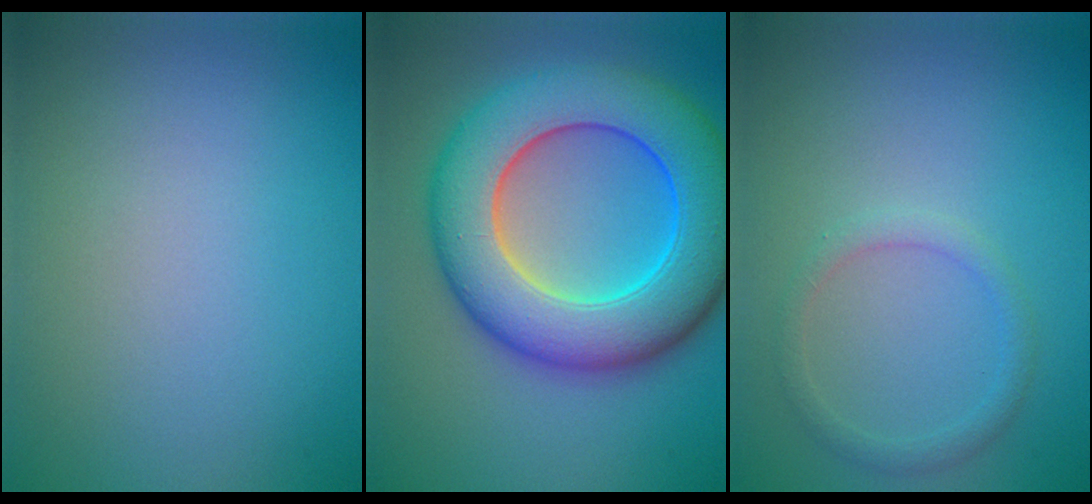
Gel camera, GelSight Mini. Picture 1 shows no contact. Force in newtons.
{"total": 11.7, "press": 11.7, "slide": 0.3}
{"total": 1.5, "press": 1.5, "slide": 0.1}